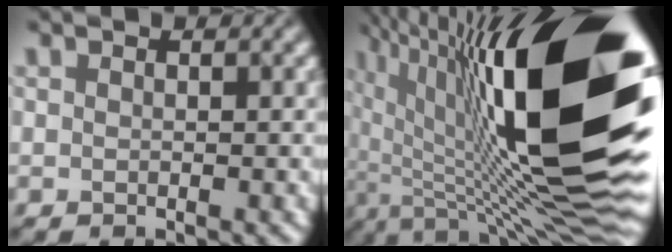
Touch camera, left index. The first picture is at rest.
{"total": 21.9, "force": [3.0, 7.2, 20.5], "torque": [-0.314, 0.022, 0.046]}